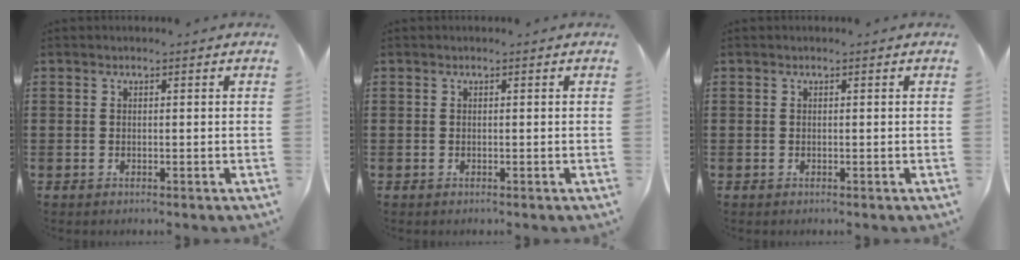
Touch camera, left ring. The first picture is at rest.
{"total": 0.0}
{"total": 0.0}